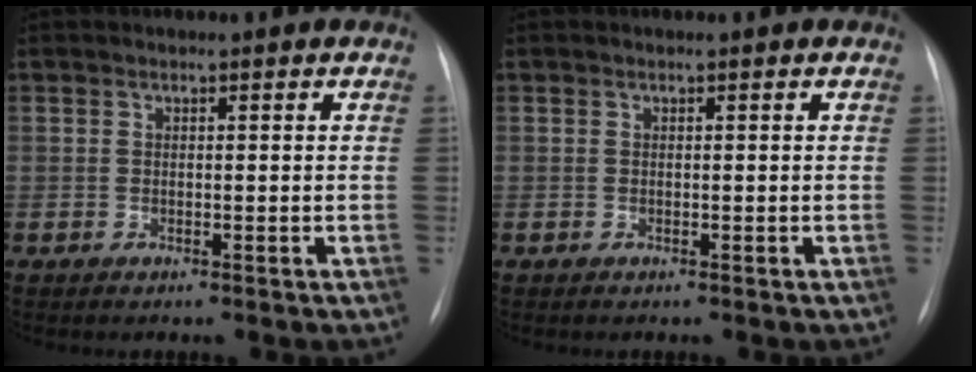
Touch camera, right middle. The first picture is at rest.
{"total": 0.0}